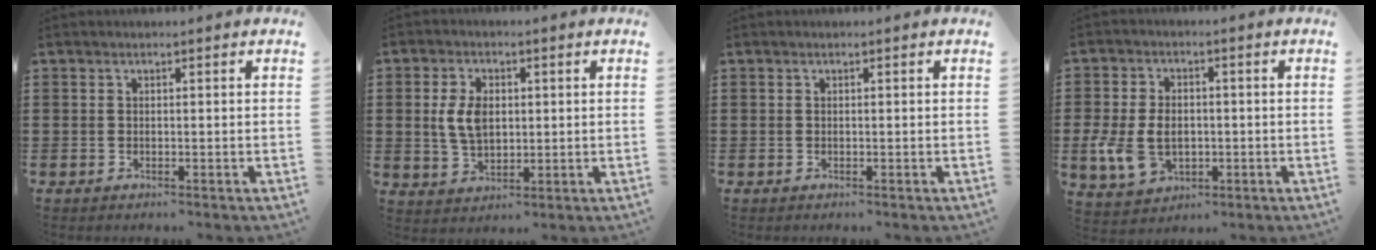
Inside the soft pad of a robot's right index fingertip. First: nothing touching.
{"total": 6.0, "force": [0.7, 3.8, 4.7], "torque": [-0.112, 0.008, 0.008]}
{"total": 0.0}
{"total": 7.4, "force": [-1.1, 5.4, 4.9], "torque": [-0.118, 0.006, -0.023]}